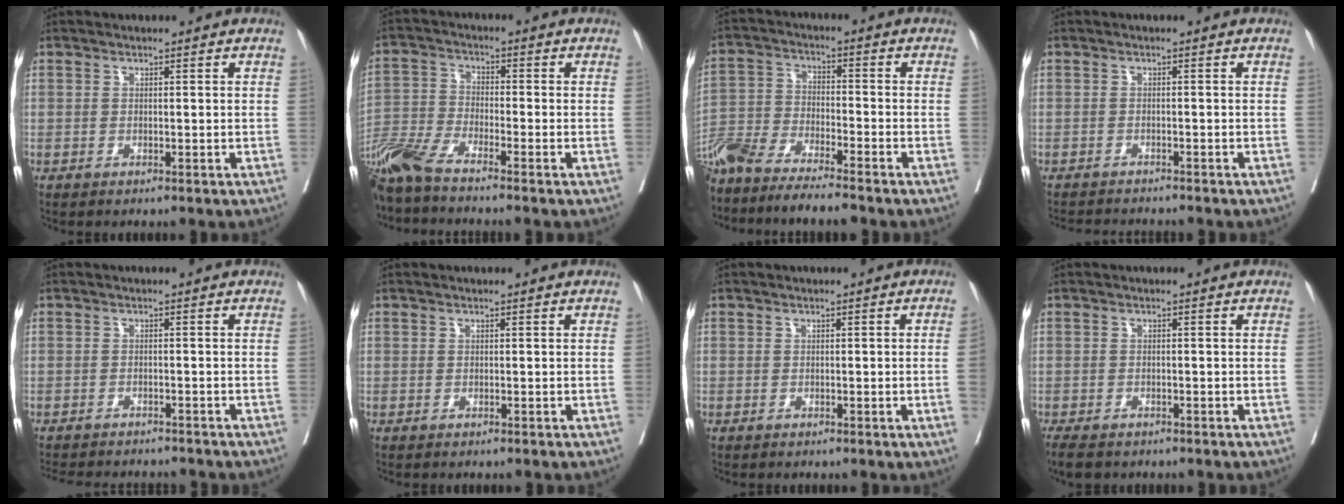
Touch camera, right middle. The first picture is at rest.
{"total": 8.2, "force": [-6.9, 0.0, 4.4], "torque": [-0.098, -0.028, -0.145]}
{"total": 13.5, "force": [-11.9, 0.5, 6.4], "torque": [-0.116, -0.027, -0.209]}
{"total": 5.3, "force": [-5.2, 0.1, 1.2], "torque": [-0.005, -0.011, -0.078]}
{"total": 9.9, "force": [-9.3, 2.0, 2.9], "torque": [-0.045, -0.003, -0.120]}
{"total": 0.0}
{"total": 1.4, "force": [-0.2, -0.5, 1.3], "torque": [-0.017, -0.003, 0.000]}
{"total": 4.7, "force": [-3.8, 1.9, 2.0], "torque": [-0.033, -0.011, -0.058]}